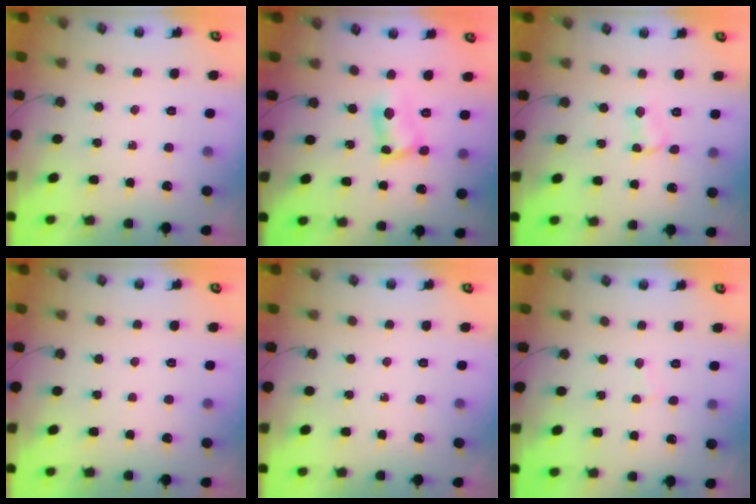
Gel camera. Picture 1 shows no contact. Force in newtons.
{"total": 6.3, "press": 6.3, "slide": 0.5}
{"total": 4.1, "press": 4.1, "slide": 0.5}
{"total": 0.0}
{"total": 0.0}
{"total": 1.8, "press": 1.8, "slide": 0.1}